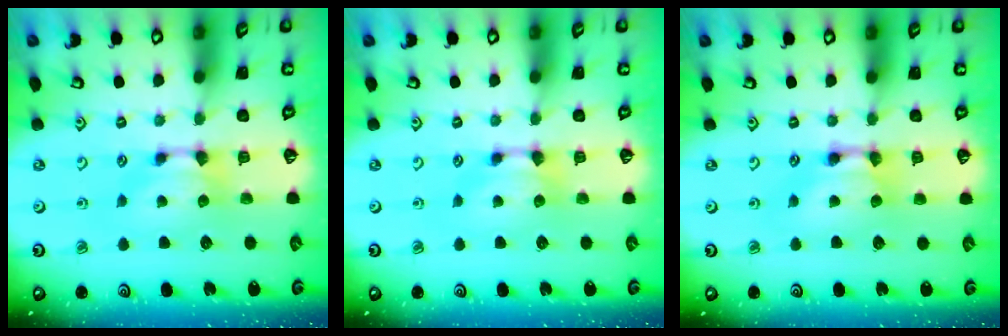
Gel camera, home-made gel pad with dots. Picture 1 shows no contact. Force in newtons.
{"total": 0.0}
{"total": 2.3, "press": 2.3, "slide": 0.0}